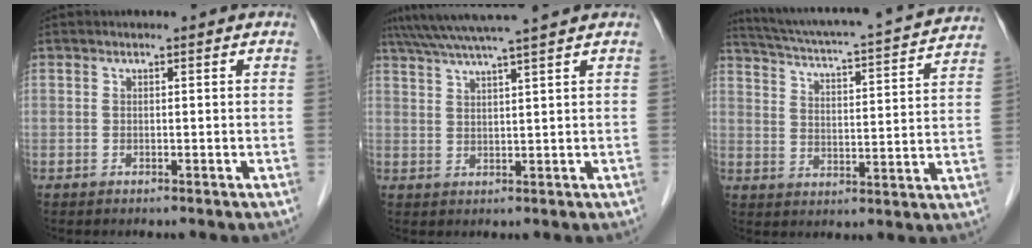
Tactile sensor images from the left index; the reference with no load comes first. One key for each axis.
{"total": 9.8, "fx": 8.5, "fy": -1.7, "fz": 4.6, "tx": -0.080, "ty": 0.024, "tz": 0.127}
{"total": 20.3, "fx": 18.8, "fy": 0.6, "fz": 7.6, "tx": -0.132, "ty": -0.016, "tz": 0.255}